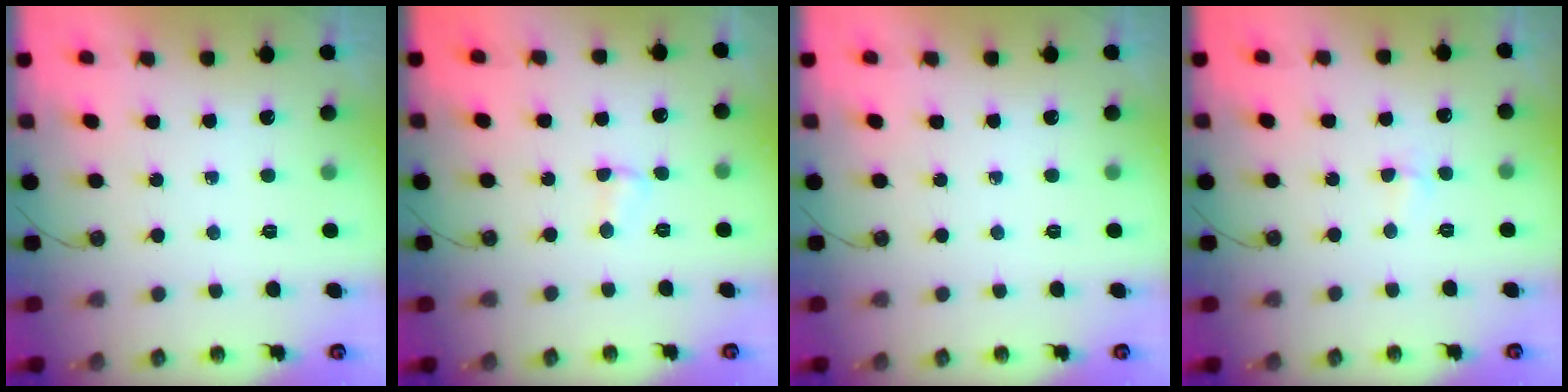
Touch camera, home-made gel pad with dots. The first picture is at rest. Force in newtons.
{"total": 2.8, "press": 2.8, "slide": 0.3}
{"total": 0.0}
{"total": 3.0, "press": 2.9, "slide": 0.7}